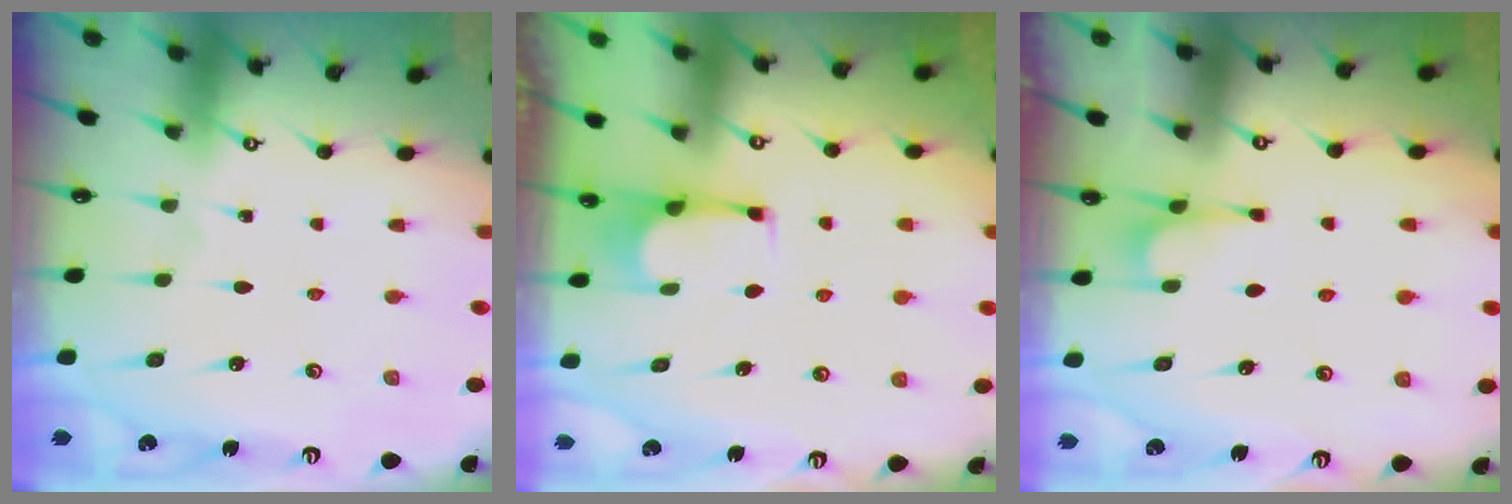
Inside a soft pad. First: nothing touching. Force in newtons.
{"total": 4.8, "press": 4.7, "slide": 0.5}
{"total": 2.1, "press": 2.0, "slide": 0.7}